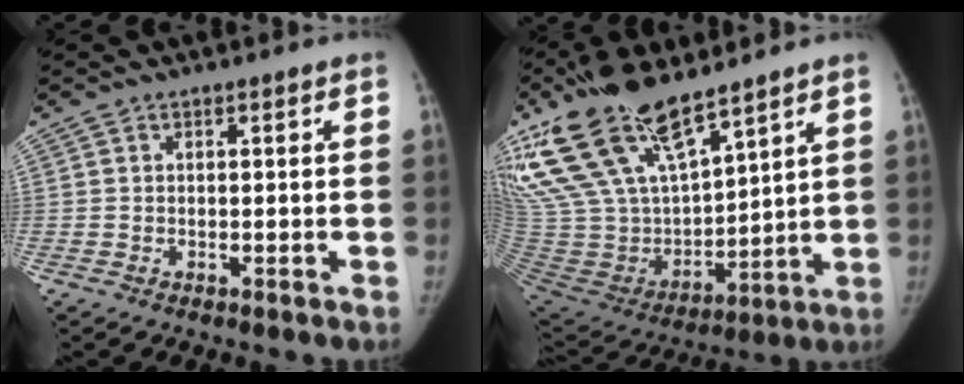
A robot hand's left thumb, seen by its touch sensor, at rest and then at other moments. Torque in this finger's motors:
{"motor_torque": [0.65, 0.89, 2.53, -0.24, 0.88]}